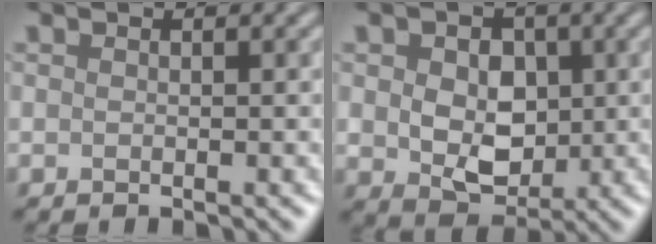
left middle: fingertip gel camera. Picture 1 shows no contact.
{"total": 7.8, "force": [0.6, 6.0, 4.9], "torque": [-0.070, 0.010, 0.003]}